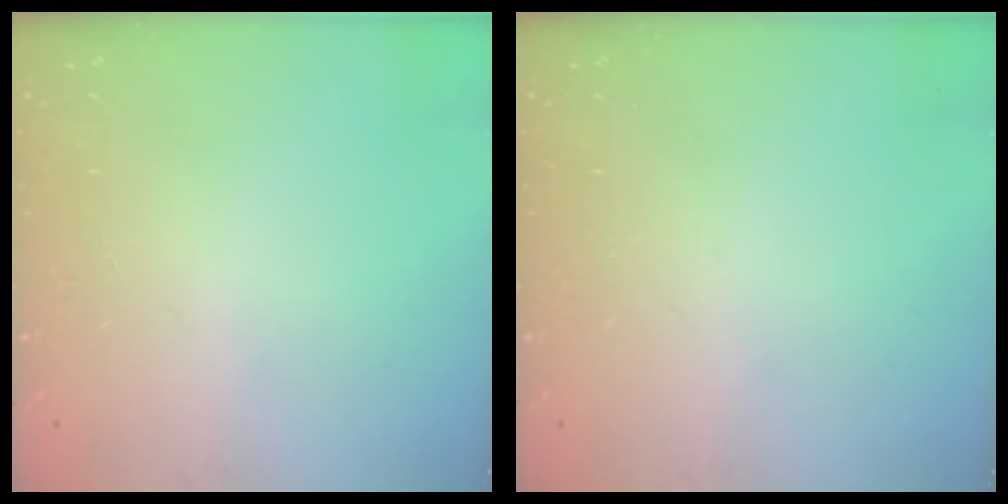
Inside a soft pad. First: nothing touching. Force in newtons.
{"total": 0.0}